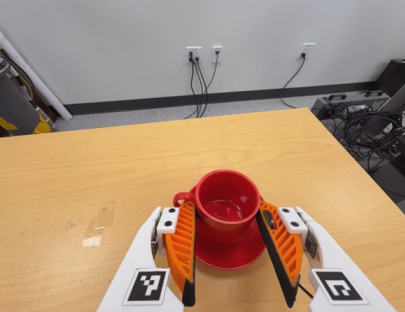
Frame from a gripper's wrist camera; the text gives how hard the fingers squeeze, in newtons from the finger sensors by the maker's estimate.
{"total": 2.7, "left": 2.4, "right": 3.1}